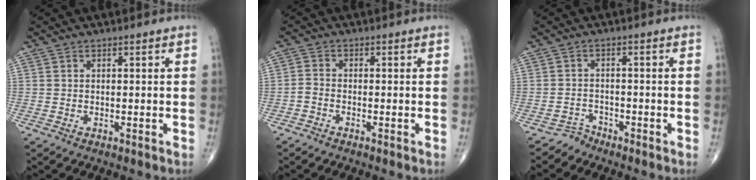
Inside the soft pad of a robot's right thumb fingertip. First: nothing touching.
{"total": 1.6, "force": [-1.1, 0.8, 0.9], "torque": [-0.025, 0.009, -0.026]}
{"total": 2.3, "force": [-1.9, 0.7, -1.0], "torque": [0.033, 0.004, -0.039]}